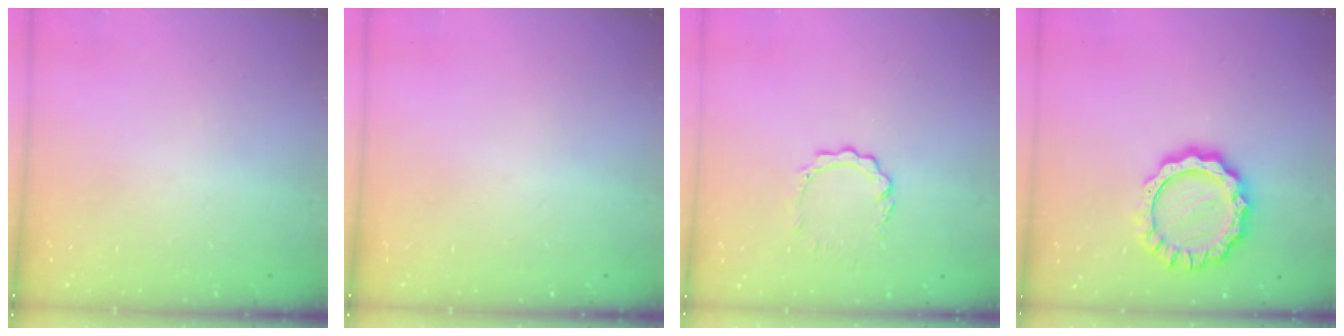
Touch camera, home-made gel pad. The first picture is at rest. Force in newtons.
{"total": 0.0}
{"total": 4.7, "press": 4.7, "slide": 0.4}
{"total": 13.3, "press": 13.3, "slide": 1.1}